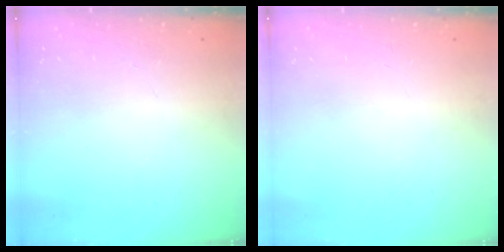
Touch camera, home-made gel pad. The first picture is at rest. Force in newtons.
{"total": 0.0}